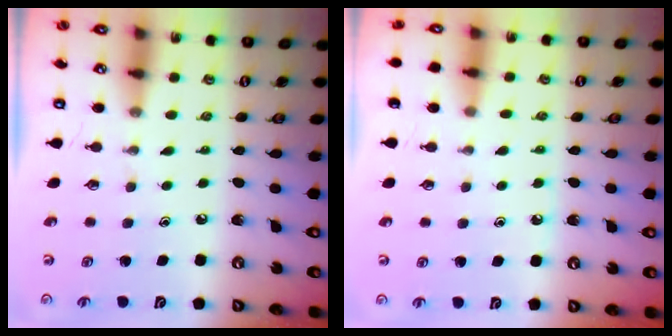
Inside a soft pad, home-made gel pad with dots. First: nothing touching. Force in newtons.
{"total": 5.9, "press": 5.8, "slide": 0.7}